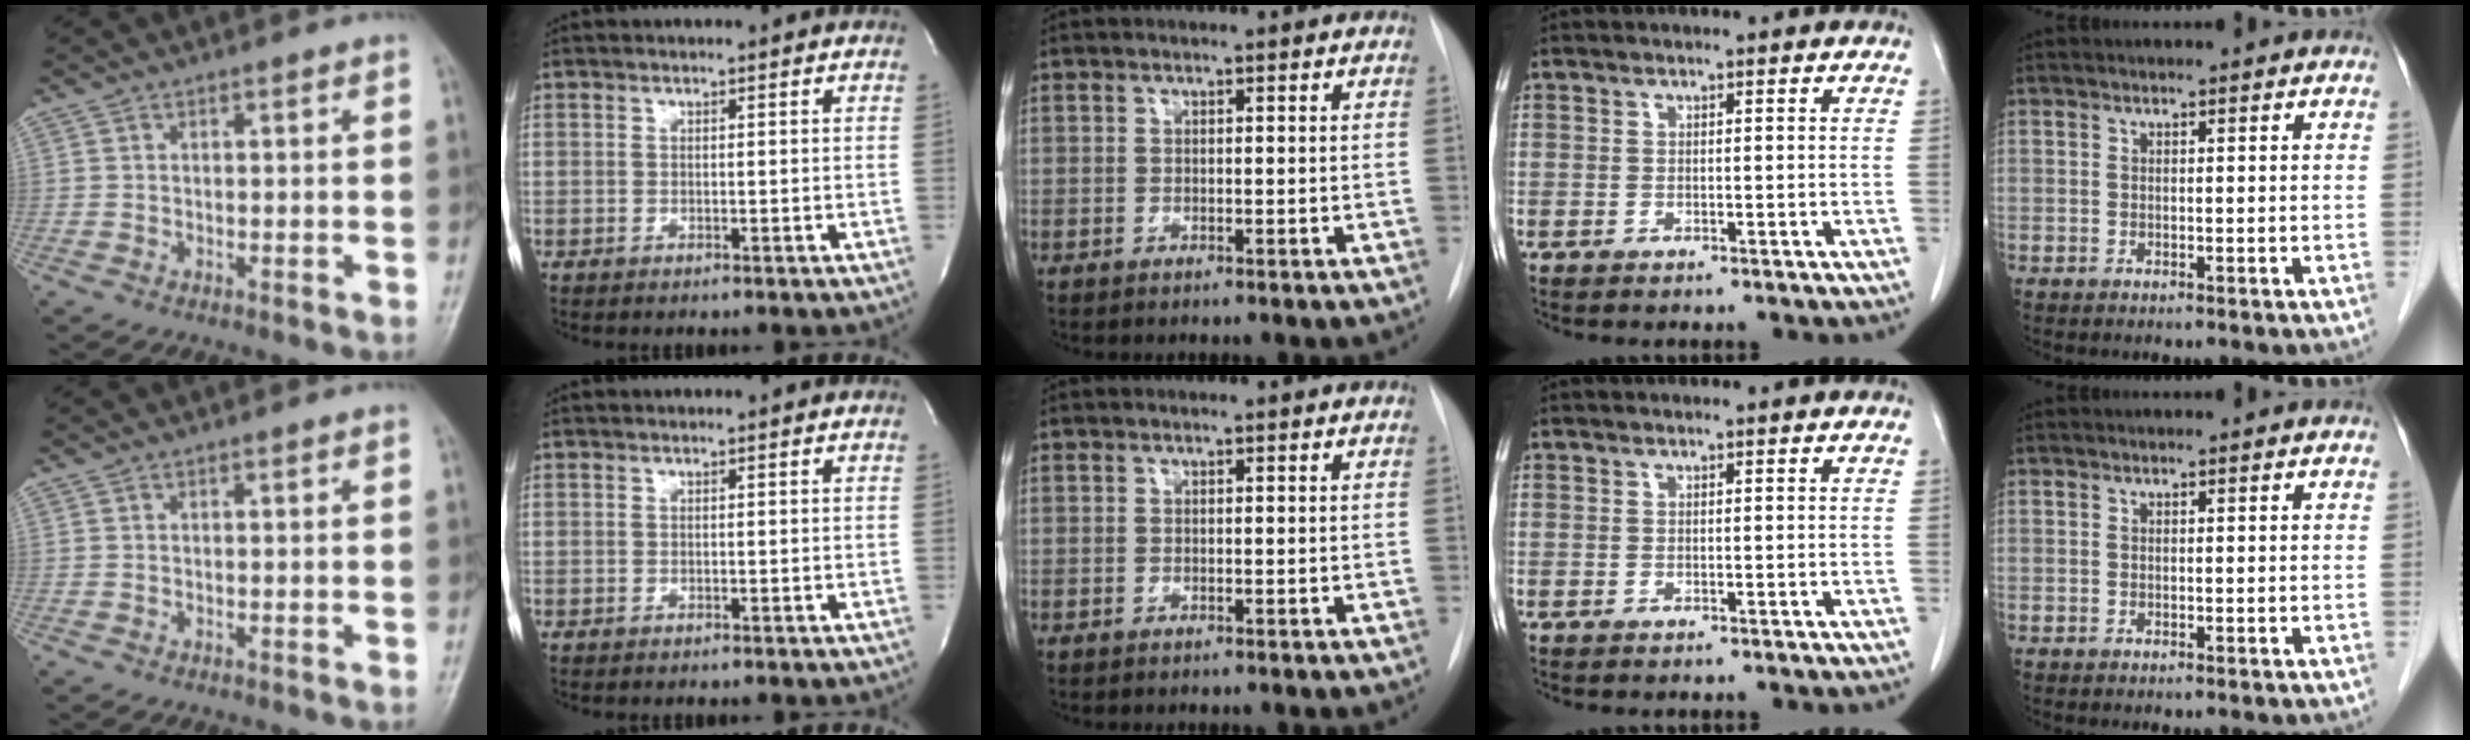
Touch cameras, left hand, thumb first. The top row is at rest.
{}